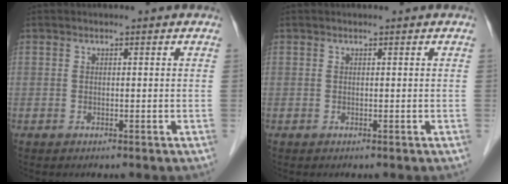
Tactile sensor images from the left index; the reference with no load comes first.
{"total": 0.0}